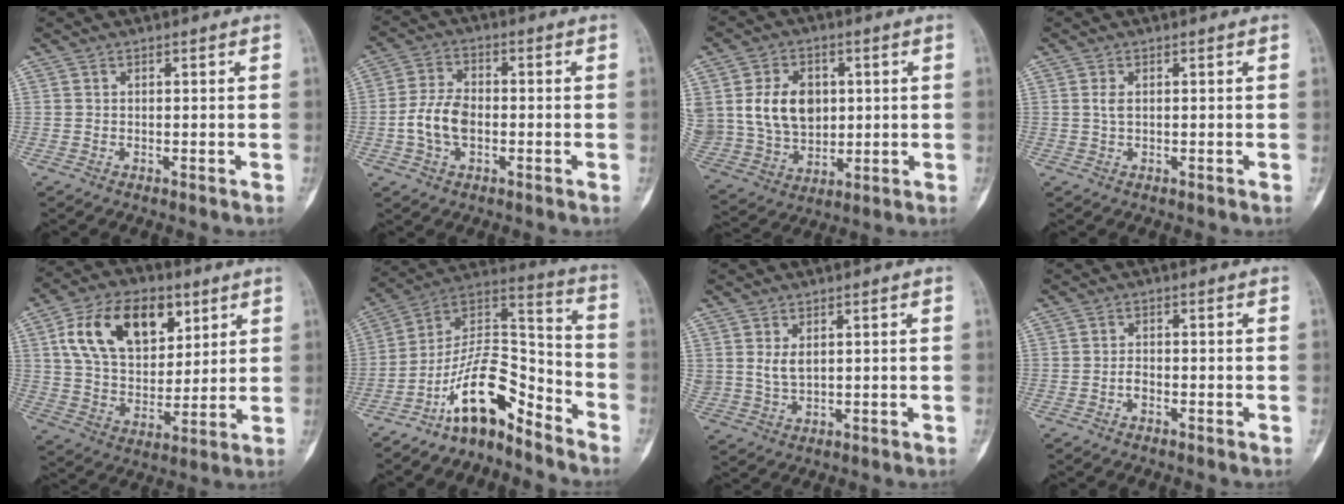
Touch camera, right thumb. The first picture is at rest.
{"total": 7.7, "force": [-1.6, 4.9, 5.8], "torque": [-0.114, 0.020, -0.034]}
{"total": 15.5, "force": [2.8, 11.8, 9.6], "torque": [-0.154, -0.002, 0.070]}
{"total": 1.4, "force": [0.2, 0.8, 1.2], "torque": [-0.022, 0.002, 0.005]}
{"total": 18.6, "force": [7.6, 11.6, 12.4], "torque": [-0.179, -0.018, 0.137]}
{"total": 14.5, "force": [-9.9, 5.6, 9.0], "torque": [-0.140, 0.111, -0.182]}
{"total": 3.6, "force": [1.2, 2.2, 2.5], "torque": [-0.039, -0.007, 0.033]}
{"total": 1.6, "force": [-0.8, 0.9, 1.0], "torque": [-0.016, 0.005, -0.017]}